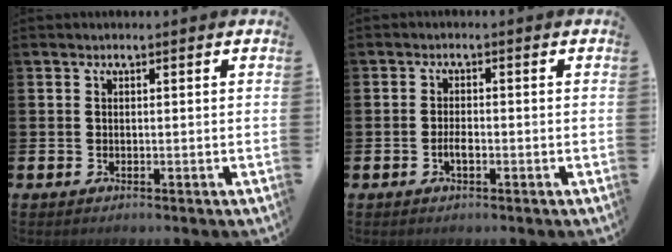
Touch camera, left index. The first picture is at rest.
{"total": 1.9, "force": [-0.6, 0.8, 1.6], "torque": [-0.027, 0.000, -0.013]}